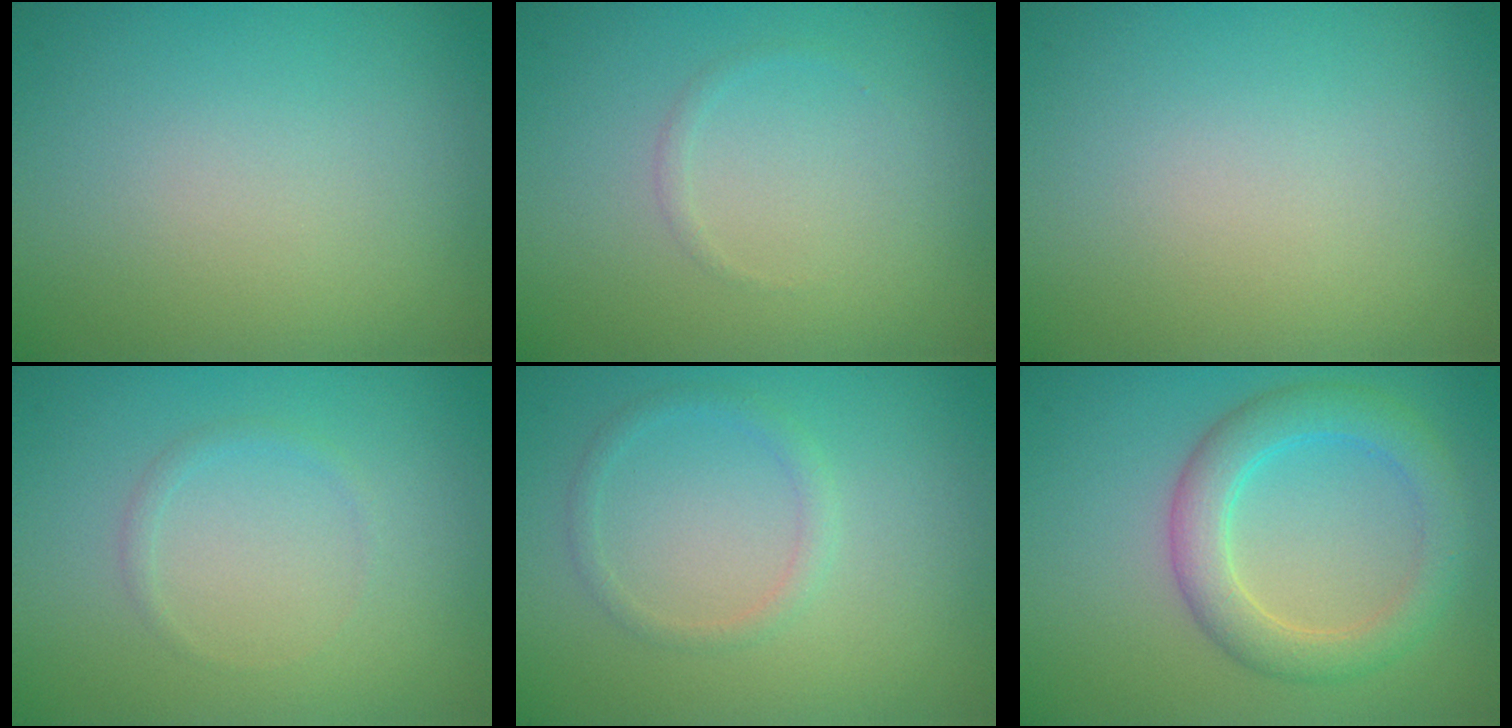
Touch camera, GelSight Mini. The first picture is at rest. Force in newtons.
{"total": 0.5, "press": 0.5, "slide": 0.0}
{"total": 0.0}
{"total": 0.7, "press": 0.7, "slide": 0.0}
{"total": 1.3, "press": 1.3, "slide": 0.1}
{"total": 4.3, "press": 4.3, "slide": 0.1}